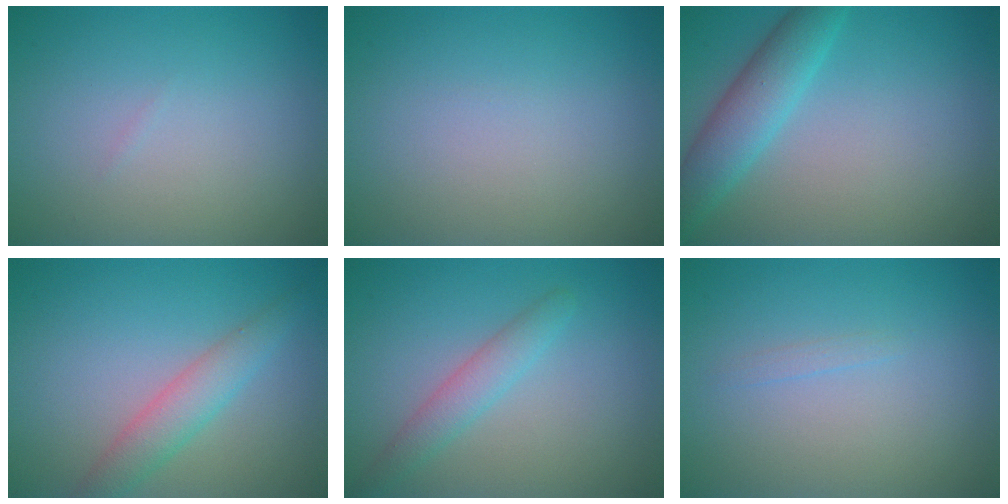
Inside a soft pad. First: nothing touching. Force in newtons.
{"total": 0.0}
{"total": 4.3, "press": 4.3, "slide": 0.3}
{"total": 3.0, "press": 3.0, "slide": 0.1}
{"total": 2.4, "press": 2.4, "slide": 0.2}
{"total": 0.5, "press": 0.5, "slide": 0.1}